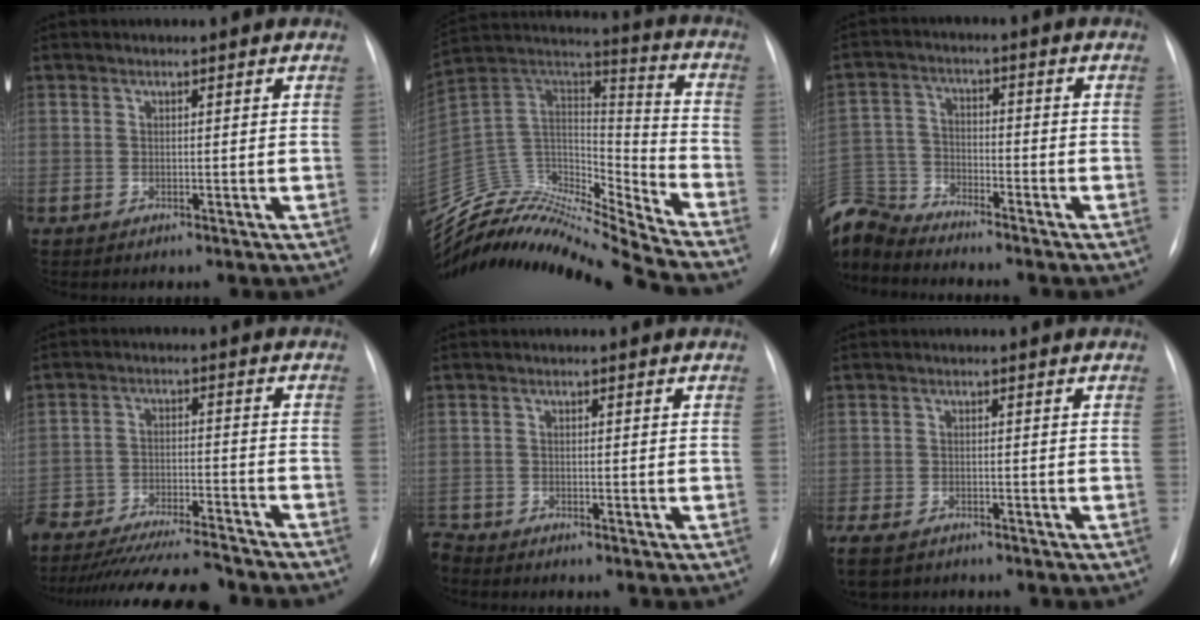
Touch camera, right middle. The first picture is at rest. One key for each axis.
{"total": 22.0, "fx": -21.2, "fy": 1.2, "fz": 5.7, "tx": -0.104, "ty": 0.056, "tz": -0.358}
{"total": 9.8, "fx": -9.6, "fy": 1.8, "fz": 1.0, "tx": -0.037, "ty": 0.010, "tz": -0.192}
{"total": 22.7, "fx": -20.3, "fy": 2.5, "fz": 9.7, "tx": -0.175, "ty": -0.039, "tz": -0.307}
{"total": 2.5, "fx": -2.4, "fy": 0.5, "fz": 0.1, "tx": 0.000, "ty": -0.009, "tz": -0.043}
{"total": 8.3, "fx": -6.1, "fy": 4.1, "fz": 3.8, "tx": -0.089, "ty": -0.016, "tz": -0.094}